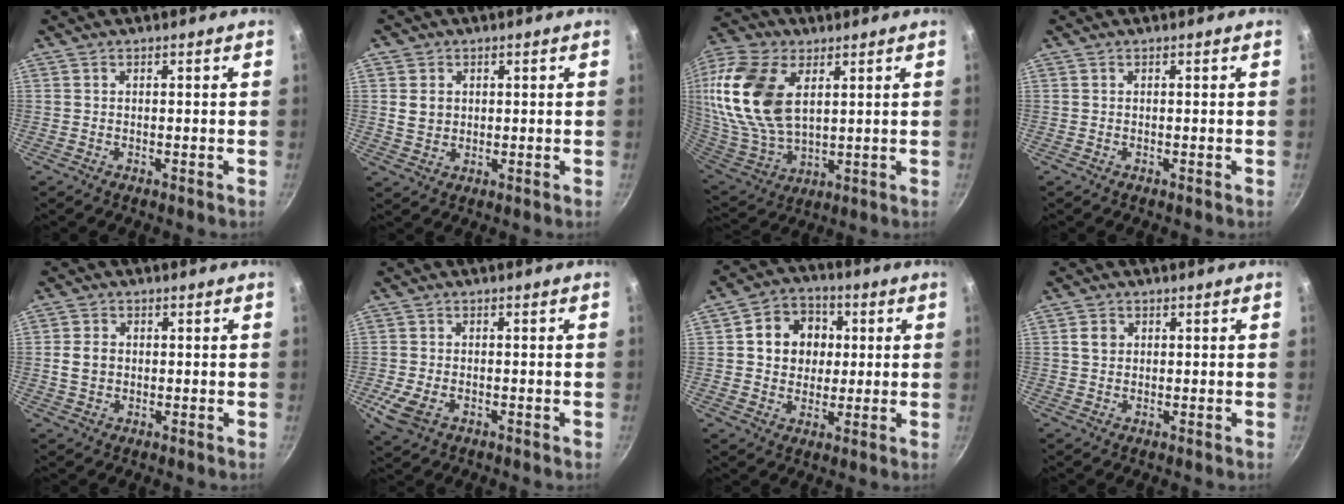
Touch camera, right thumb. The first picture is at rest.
{"total": 4.2, "force": [0.7, 3.6, 2.0], "torque": [-0.024, 0.000, 0.015]}
{"total": 22.1, "force": [6.3, 13.2, 16.6], "torque": [-0.342, -0.023, 0.124]}
{"total": 0.0}
{"total": 4.0, "force": [0.1, 3.2, 2.3], "torque": [-0.032, 0.005, 0.000]}
{"total": 5.8, "force": [-1.9, 3.7, 4.0], "torque": [-0.084, -0.004, -0.032]}
{"total": 10.9, "force": [2.0, 9.3, 5.2], "torque": [-0.047, 0.007, 0.024]}
{"total": 2.6, "force": [0.7, 2.2, 1.2], "torque": [-0.012, 0.004, 0.011]}